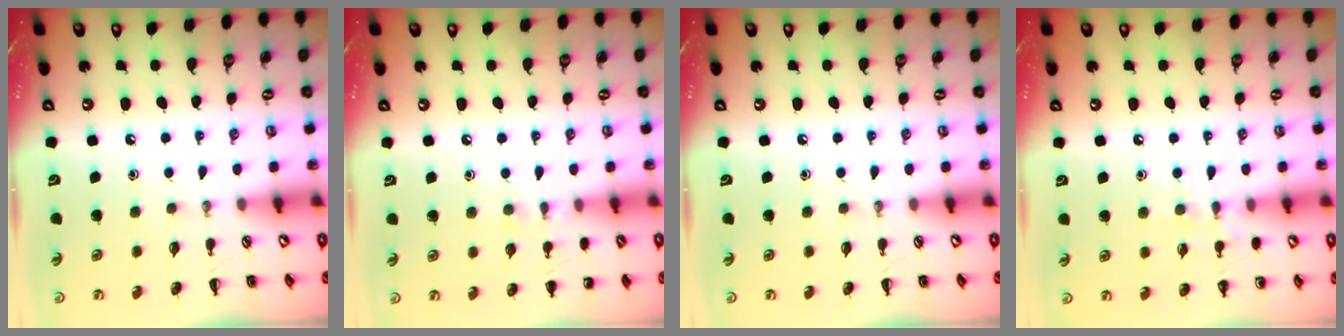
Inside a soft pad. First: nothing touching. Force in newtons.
{"total": 5.9, "press": 5.8, "slide": 1.4}
{"total": 0.0}
{"total": 6.5, "press": 6.4, "slide": 1.3}